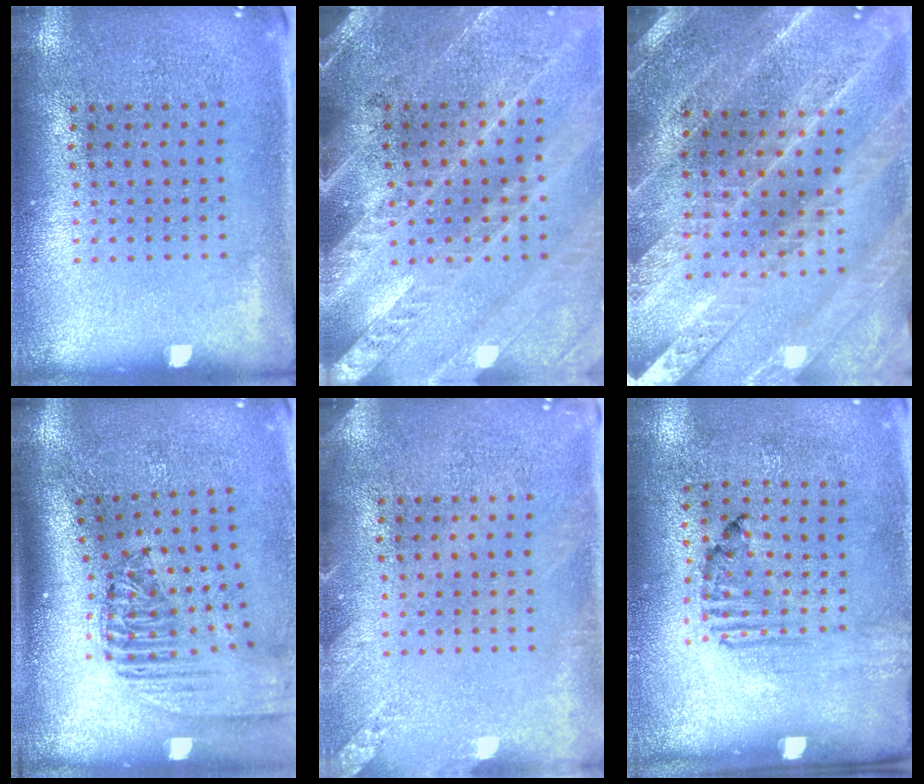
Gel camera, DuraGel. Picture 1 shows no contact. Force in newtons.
{"total": 2.9, "press": 2.6, "slide": 1.1}
{"total": 2.8, "press": 2.7, "slide": 0.4}
{"total": 2.4, "press": 1.8, "slide": 1.6}
{"total": 1.6, "press": 1.6, "slide": 0.2}
{"total": 1.7, "press": 1.0, "slide": 1.4}